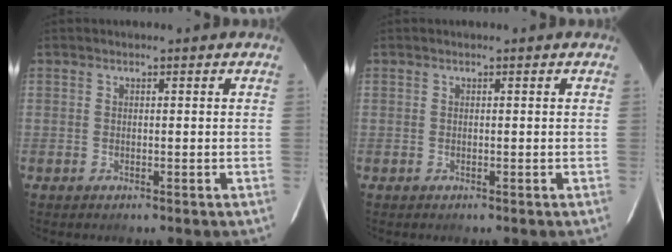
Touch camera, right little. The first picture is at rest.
{"total": 0.0}